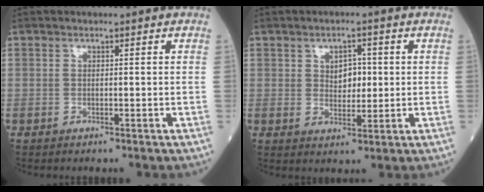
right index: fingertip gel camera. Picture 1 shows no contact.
{"total": 4.0, "force": [0.8, 2.4, 3.1], "torque": [-0.044, 0.002, 0.016]}